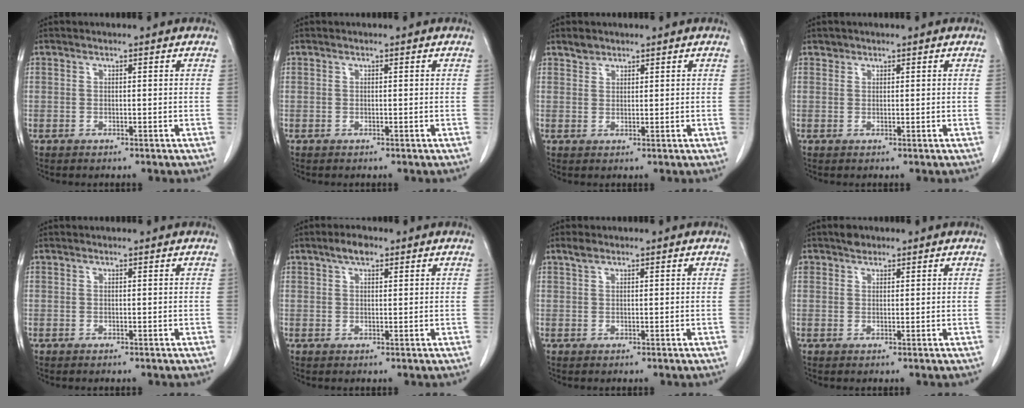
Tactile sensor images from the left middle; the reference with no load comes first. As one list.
[{"total": 0.0}, {"total": 1.6, "force": [1.3, 0.8, 0.1], "torque": [0.000, 0.002, 0.022]}, {"total": 0.7, "force": [0.5, 0.4, -0.1], "torque": [0.004, 0.002, 0.007]}, {"total": 0.6, "force": [0.6, 0.0, 0.1], "torque": [-0.003, 0.006, 0.010]}, {"total": 2.8, "force": [1.8, 1.1, 1.8], "torque": [-0.035, 0.007, 0.030]}, {"total": 1.4, "force": [1.1, 0.5, 0.7], "torque": [-0.017, 0.008, 0.021]}, {"total": 1.9, "force": [1.4, 1.1, 0.4], "torque": [-0.010, 0.008, 0.023]}]